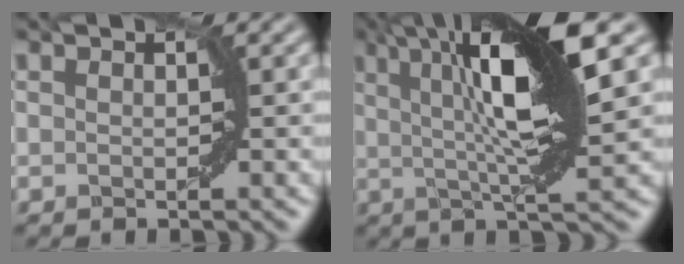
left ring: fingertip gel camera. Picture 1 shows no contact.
{"total": 10.2, "force": [3.0, 1.8, 9.6], "torque": [-0.144, 0.004, 0.049]}